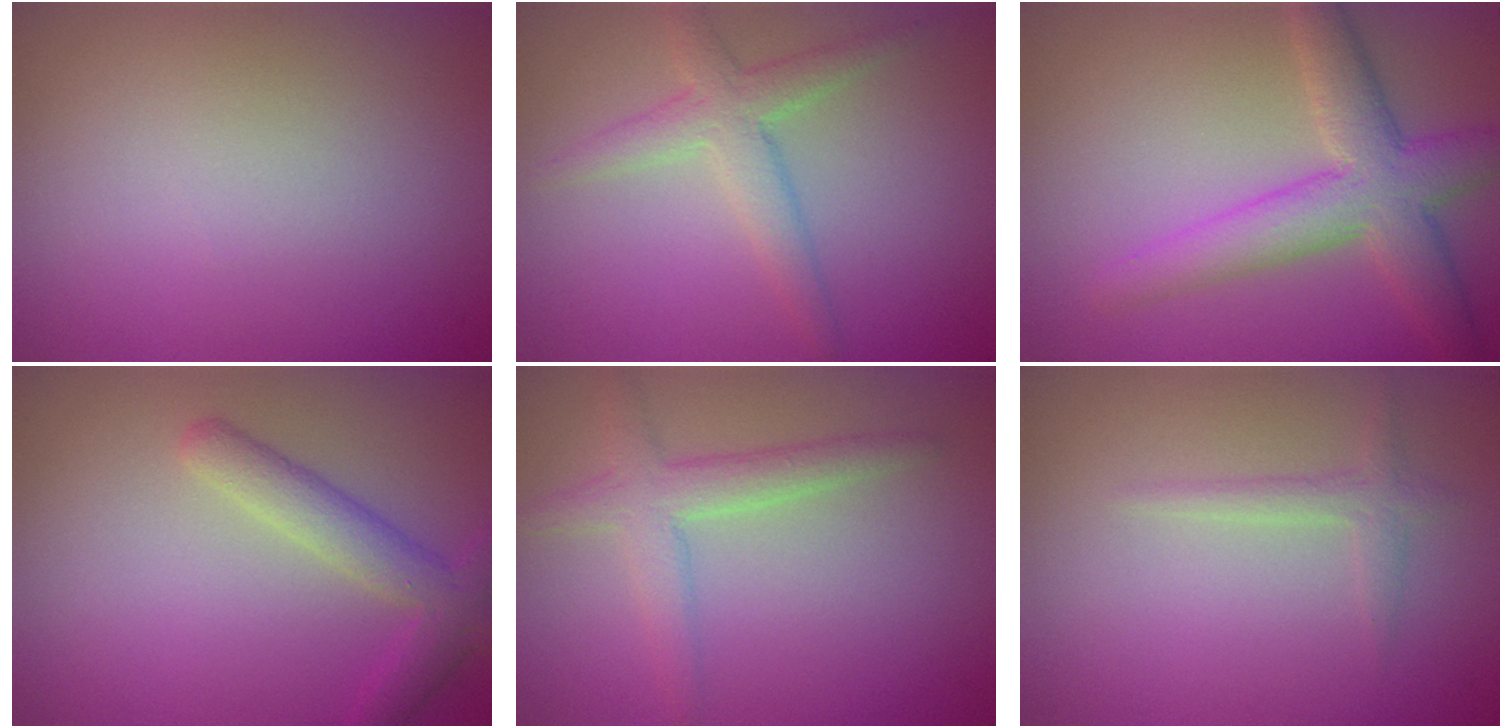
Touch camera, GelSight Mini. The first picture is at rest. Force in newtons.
{"total": 3.1, "press": 3.1, "slide": 0.3}
{"total": 5.6, "press": 5.6, "slide": 0.1}
{"total": 3.4, "press": 3.4, "slide": 0.1}
{"total": 3.2, "press": 3.2, "slide": 0.1}
{"total": 1.4, "press": 1.4, "slide": 0.0}